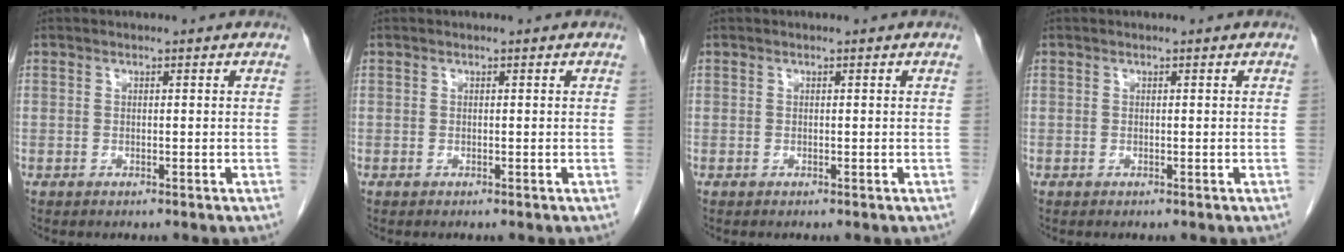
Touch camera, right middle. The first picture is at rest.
{"total": 0.0}
{"total": 0.0}
{"total": 0.0}